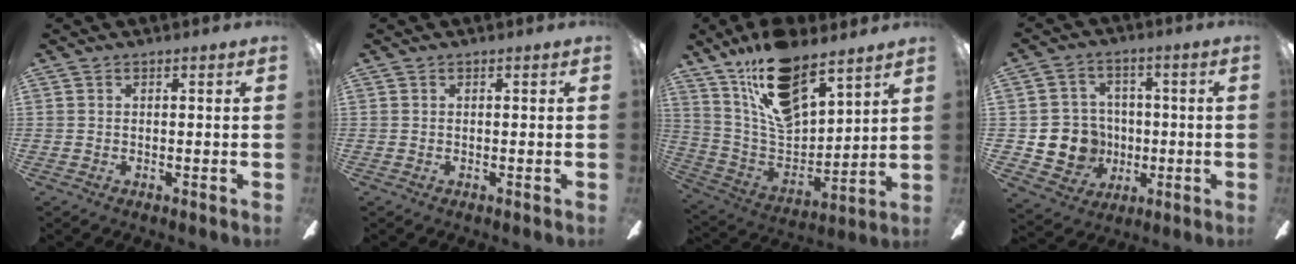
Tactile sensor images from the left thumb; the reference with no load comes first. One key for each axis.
{"total": 0.0}
{"total": 18.1, "fx": 12.6, "fy": 7.6, "fz": 10.6, "tx": -0.198, "ty": -0.064, "tz": 0.226}
{"total": 9.9, "fx": -1.6, "fy": 9.5, "fz": 2.4, "tx": -0.062, "ty": 0.023, "tz": -0.019}